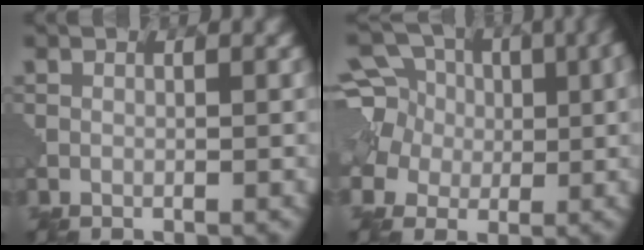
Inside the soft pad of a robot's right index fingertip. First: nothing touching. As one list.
[{"total": 8.8, "force": [2.3, 7.3, 4.2], "torque": [-0.096, 0.025, 0.023]}]